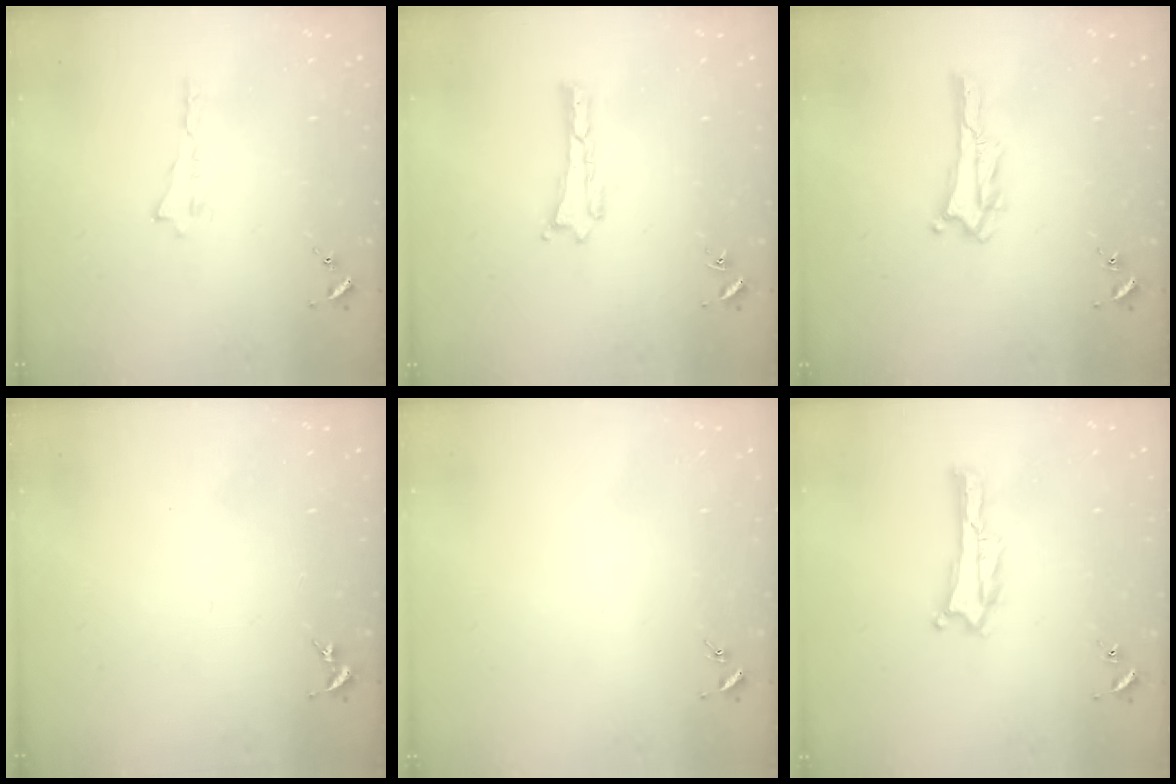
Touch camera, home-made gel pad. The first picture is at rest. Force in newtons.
{"total": 0.0}
{"total": 1.3, "press": 1.3, "slide": 0.4}
{"total": 0.0}
{"total": 0.0}
{"total": 0.0}